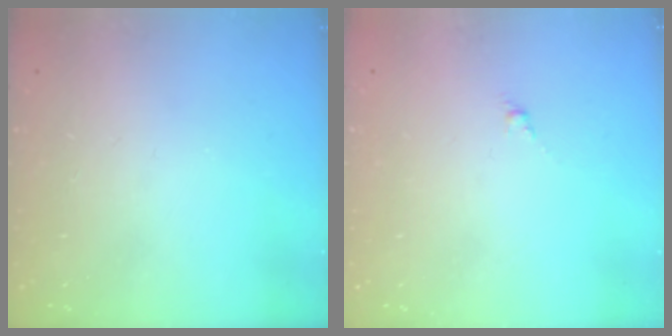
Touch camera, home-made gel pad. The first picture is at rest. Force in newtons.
{"total": 0.0}